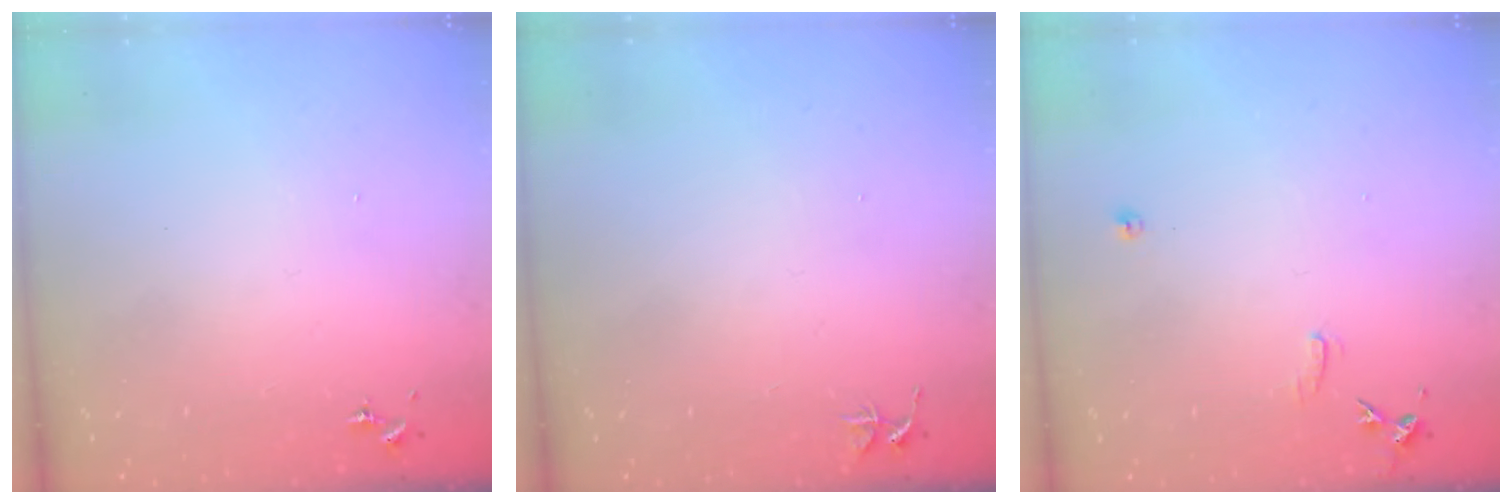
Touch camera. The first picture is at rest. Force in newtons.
{"total": 3.7, "press": 3.7, "slide": 0.3}
{"total": 7.5, "press": 7.5, "slide": 0.6}